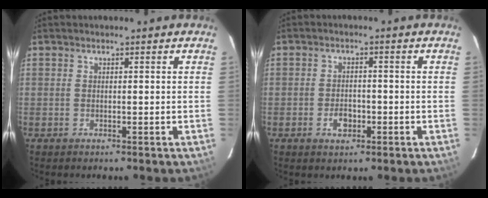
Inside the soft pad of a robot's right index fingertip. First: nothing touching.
{"total": 3.6, "force": [-1.5, 2.4, 2.2], "torque": [-0.041, 0.002, -0.024]}